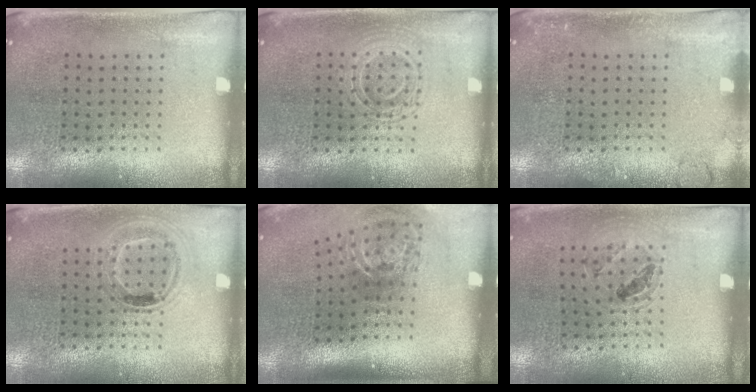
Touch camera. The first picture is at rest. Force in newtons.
{"total": 2.3, "press": 2.2, "slide": 0.5}
{"total": 1.2, "press": 1.1, "slide": 0.2}
{"total": 1.0, "press": 0.9, "slide": 0.4}
{"total": 2.1, "press": 1.3, "slide": 1.6}
{"total": 0.9, "press": 0.9, "slide": 0.1}